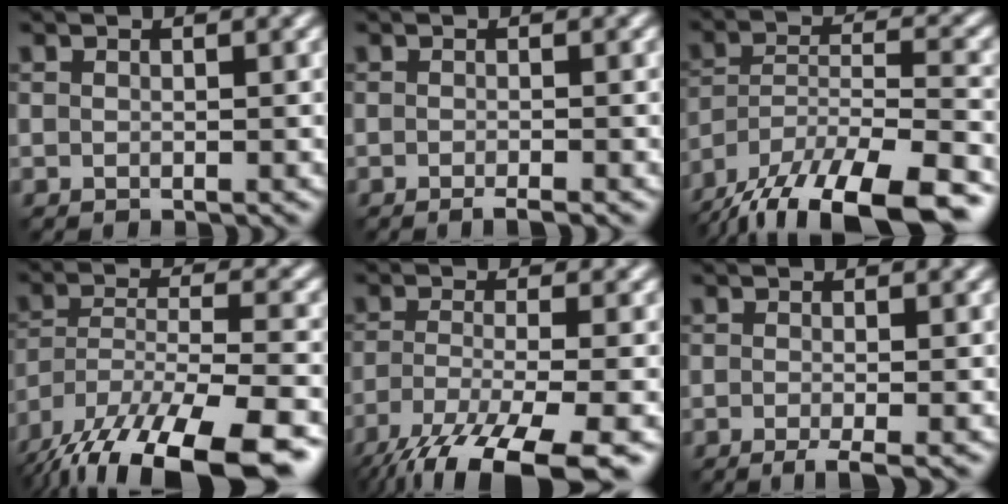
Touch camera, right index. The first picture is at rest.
{"total": 1.4, "force": [-0.8, 0.2, 1.1], "torque": [-0.010, -0.003, -0.016]}
{"total": 17.4, "force": [-14.6, 5.0, 8.2], "torque": [-0.151, -0.020, -0.213]}
{"total": 16.5, "force": [-12.7, 5.9, 8.7], "torque": [-0.162, -0.034, -0.182]}
{"total": 12.0, "force": [-8.2, 3.1, 8.3], "torque": [-0.159, -0.029, -0.135]}
{"total": 2.3, "force": [-1.1, 0.5, 2.0], "torque": [-0.032, -0.007, -0.024]}